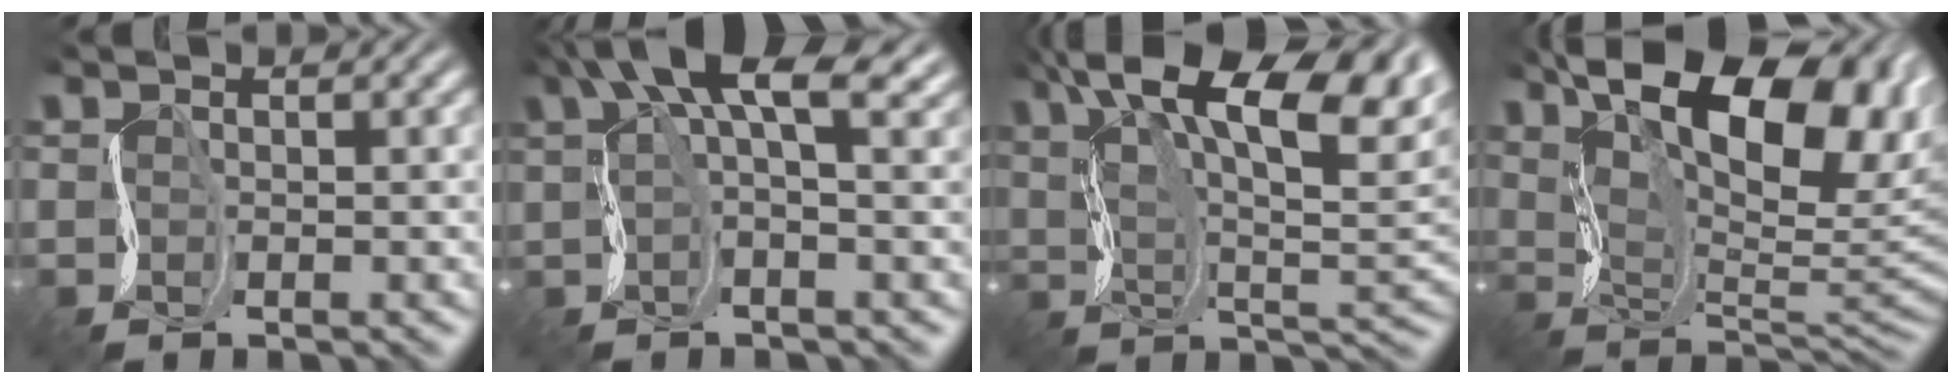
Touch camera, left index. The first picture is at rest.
{"total": 7.9, "force": [4.3, 2.2, 6.3], "torque": [-0.111, 0.017, 0.067]}
{"total": 15.5, "force": [7.3, 5.7, 12.4], "torque": [-0.211, 0.022, 0.120]}
{"total": 16.6, "force": [7.9, 7.2, 12.6], "torque": [-0.184, 0.026, 0.116]}